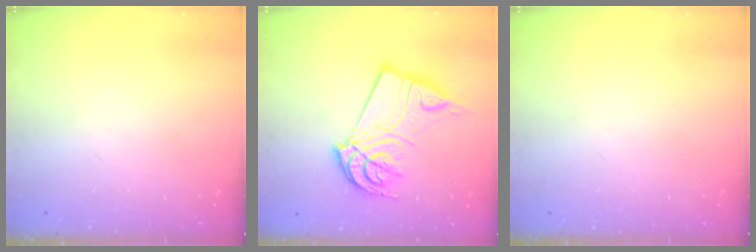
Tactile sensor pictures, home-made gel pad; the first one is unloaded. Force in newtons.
{"total": 13.2, "press": 13.1, "slide": 1.5}
{"total": 0.0}